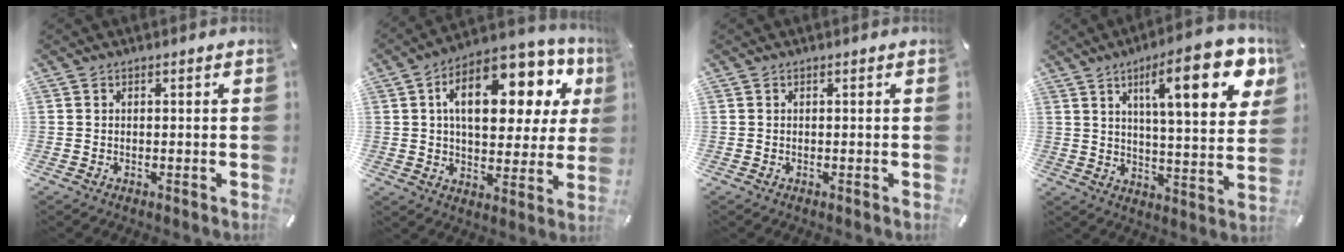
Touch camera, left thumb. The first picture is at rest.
{"total": 20.0, "force": [7.5, 10.4, 15.3], "torque": [-0.234, -0.029, 0.123]}
{"total": 0.0}
{"total": 19.3, "force": [8.8, 5.9, 16.1], "torque": [-0.234, -0.032, 0.128]}